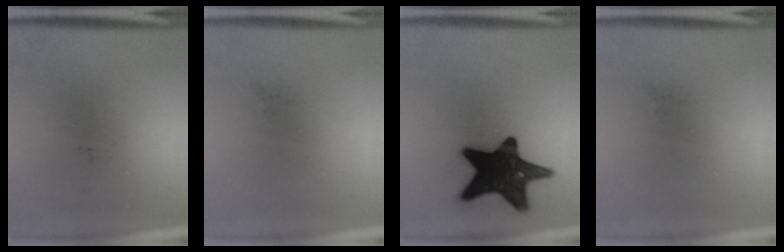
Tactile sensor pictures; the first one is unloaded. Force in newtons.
{"total": 0.0}
{"total": 18.2}
{"total": 0.0}